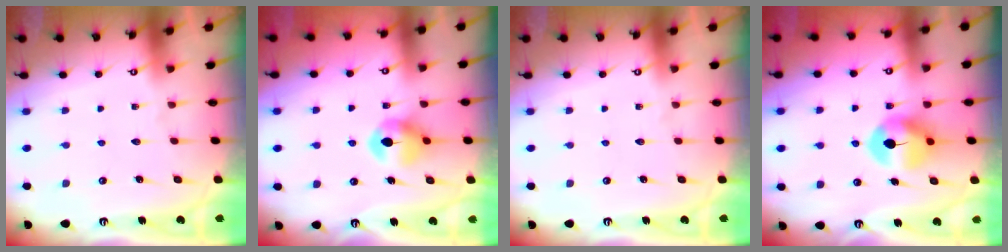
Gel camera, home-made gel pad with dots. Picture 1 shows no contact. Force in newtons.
{"total": 8.0, "press": 7.9, "slide": 0.5}
{"total": 0.0}
{"total": 7.2, "press": 7.2, "slide": 0.6}